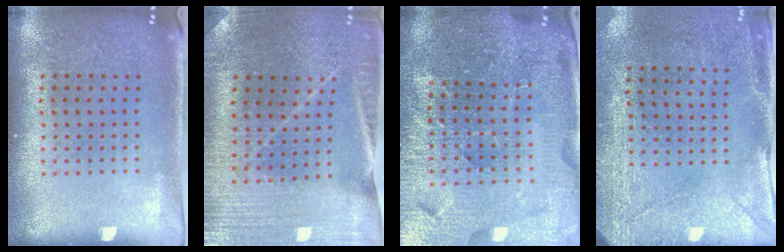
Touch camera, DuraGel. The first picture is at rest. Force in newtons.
{"total": 1.7, "press": 1.7, "slide": 0.1}
{"total": 5.6, "press": 5.1, "slide": 2.4}
{"total": 2.9, "press": 2.3, "slide": 1.8}